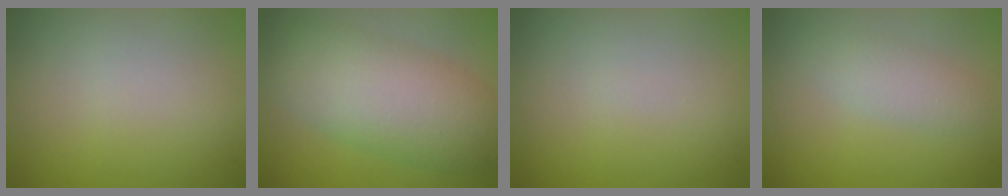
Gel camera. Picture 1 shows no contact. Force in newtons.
{"total": 7.6, "press": 7.6, "slide": 0.3}
{"total": 0.0}
{"total": 2.1, "press": 2.1, "slide": 0.1}